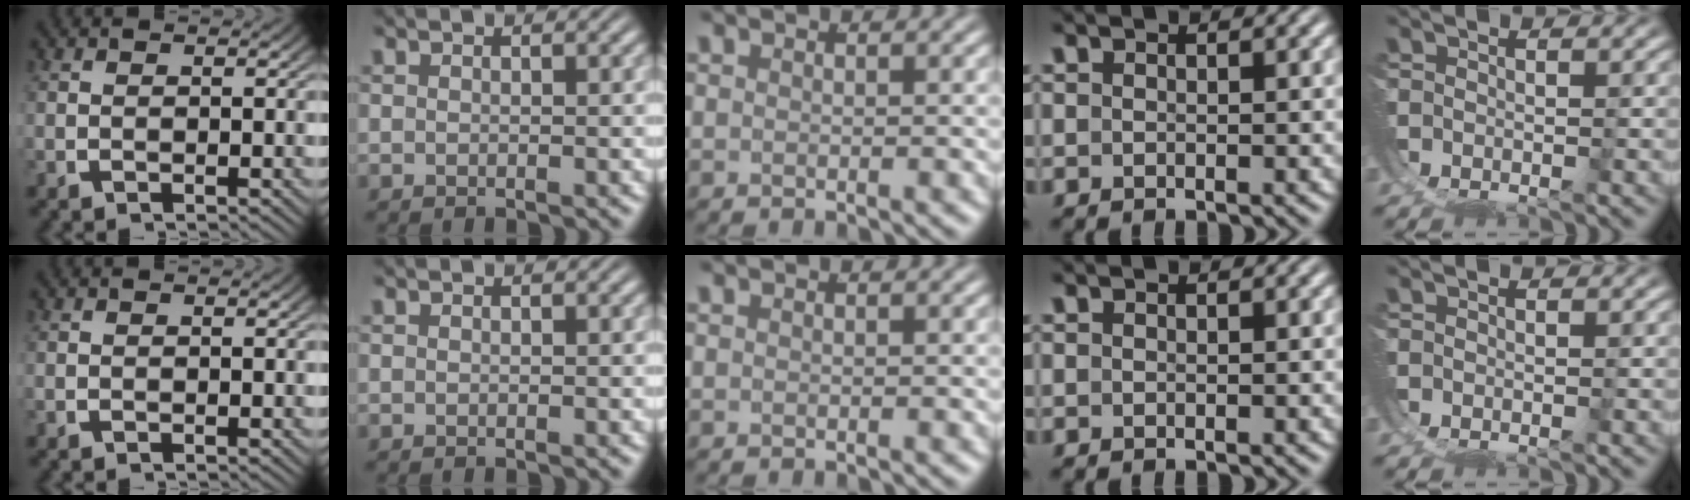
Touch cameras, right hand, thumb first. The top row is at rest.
{}